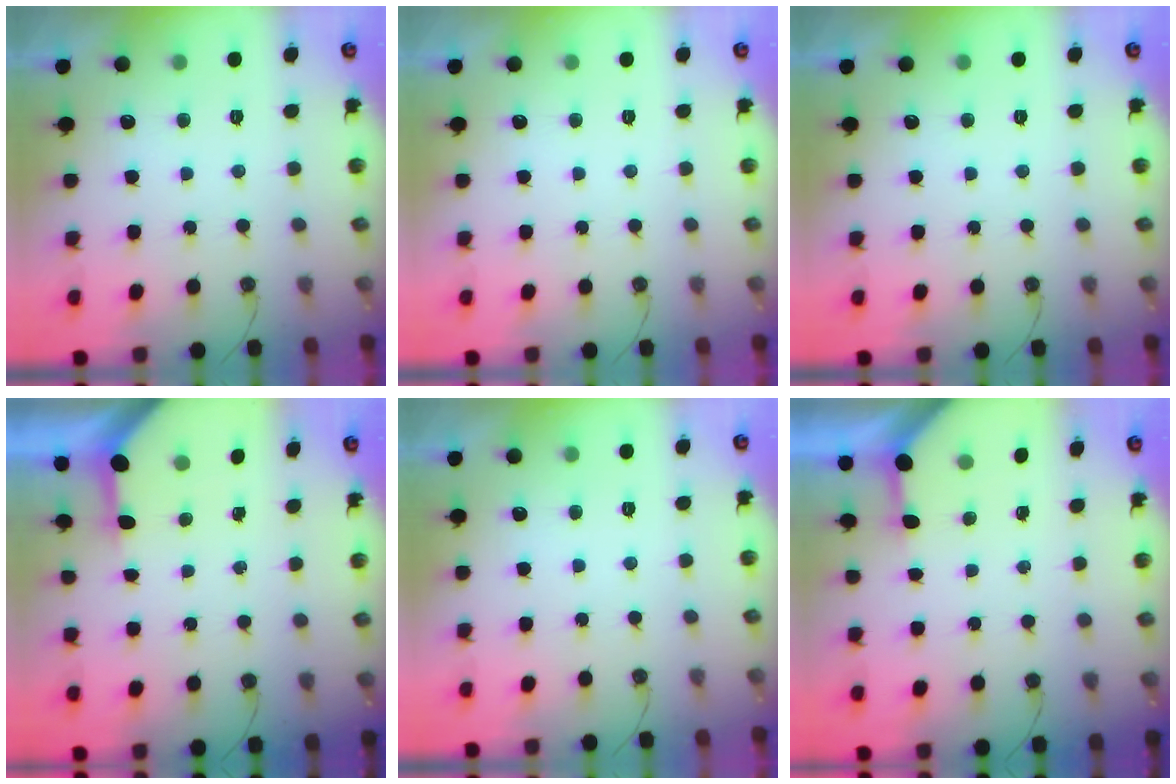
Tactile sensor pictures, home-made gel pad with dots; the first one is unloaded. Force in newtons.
{"total": 0.0}
{"total": 0.0}
{"total": 3.4, "press": 3.3, "slide": 0.4}
{"total": 0.0}
{"total": 2.8, "press": 2.8, "slide": 0.2}